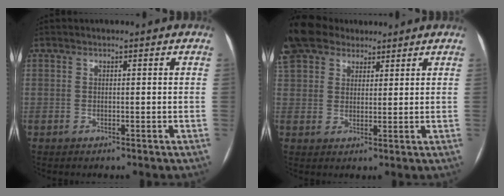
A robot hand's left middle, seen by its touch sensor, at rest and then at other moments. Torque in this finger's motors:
{"motor_torque": [1.07, -1.07, 1.05, 0.21]}